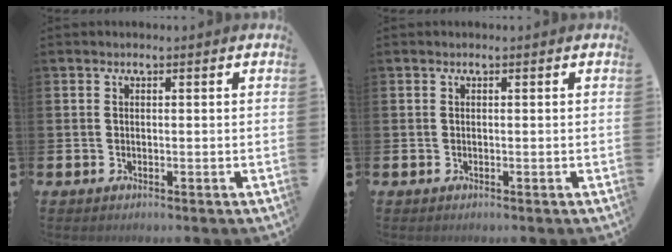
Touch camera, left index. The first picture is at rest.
{"total": 0.0}